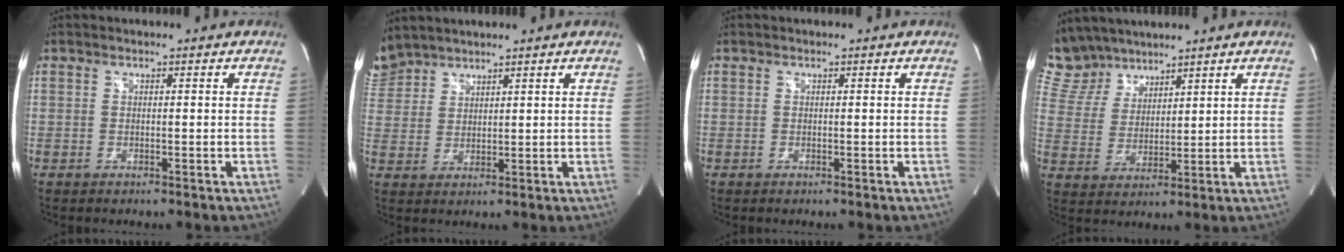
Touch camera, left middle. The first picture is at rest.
{"total": 5.5, "force": [5.2, 1.7, 0.2], "torque": [-0.012, 0.017, 0.112]}
{"total": 0.0}
{"total": 8.6, "force": [7.7, 3.6, 0.8], "torque": [-0.028, 0.016, 0.166]}